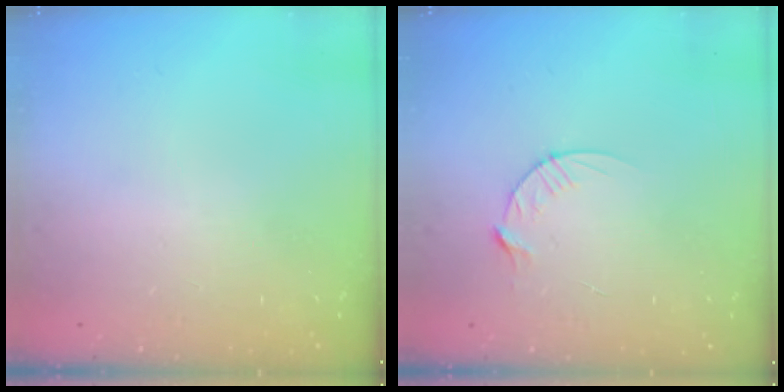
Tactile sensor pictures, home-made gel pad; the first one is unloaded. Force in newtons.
{"total": 4.4, "press": 4.4, "slide": 0.6}